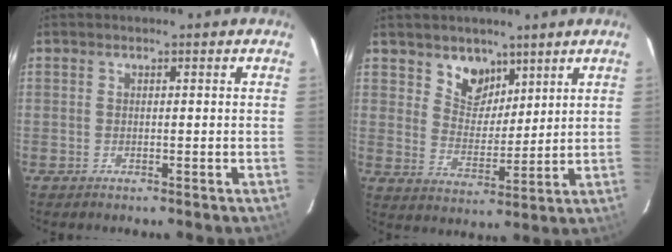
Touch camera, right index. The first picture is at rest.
{"total": 6.8, "force": [4.8, 4.5, 1.9], "torque": [-0.021, -0.006, 0.090]}